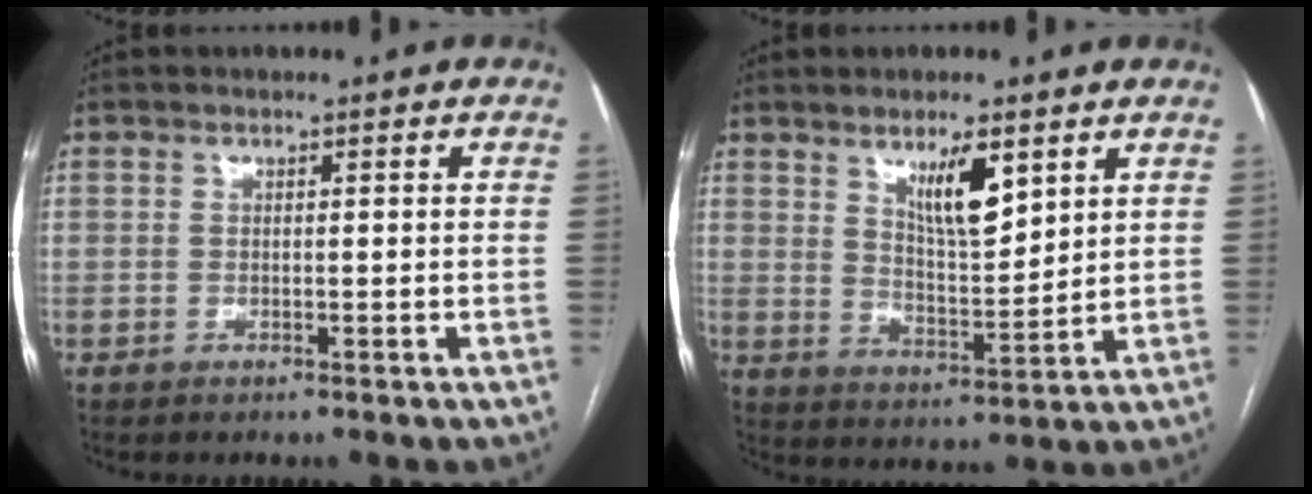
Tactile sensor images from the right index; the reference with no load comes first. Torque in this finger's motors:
{"motor_torque": [0.43, 0.28, 0.13, 0.08]}